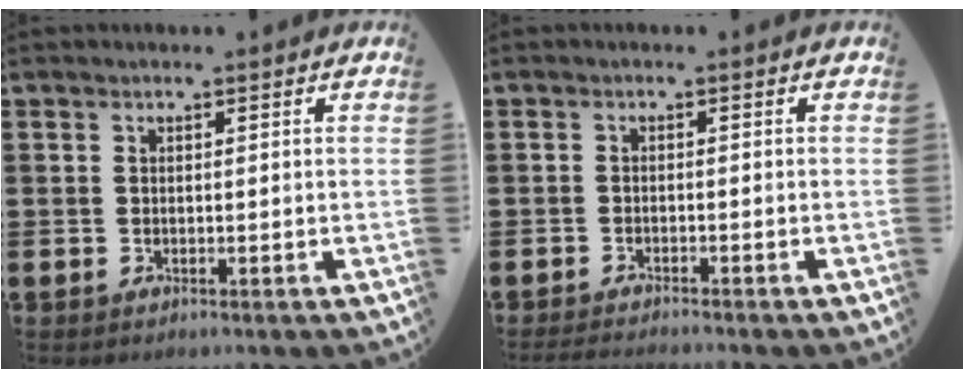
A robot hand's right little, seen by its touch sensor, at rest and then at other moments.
{"total": 1.2, "force": [-1.1, -0.1, 0.3], "torque": [-0.005, 0.000, -0.023]}